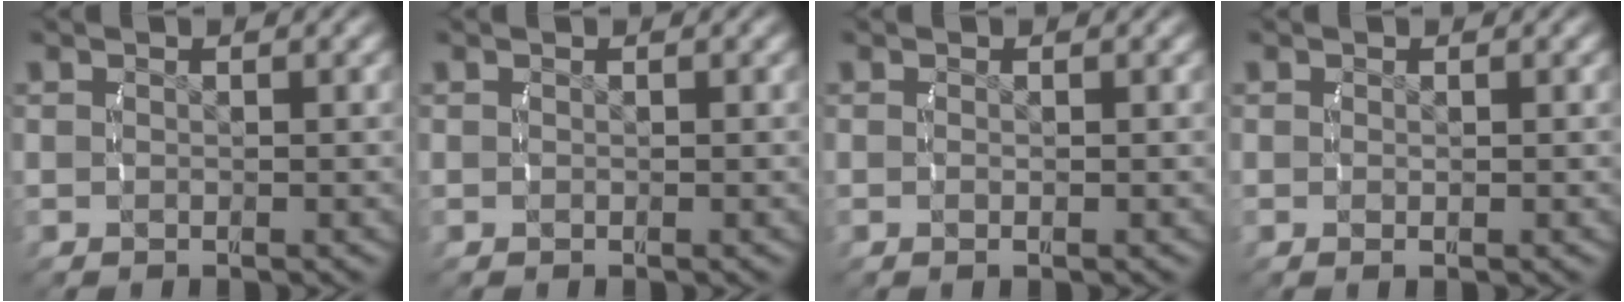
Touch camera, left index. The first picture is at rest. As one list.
[{"total": 0.0}, {"total": 0.6, "force": [-0.3, 0.0, 0.5], "torque": [-0.017, -0.006, -0.003]}, {"total": 0.7, "force": [-0.1, 0.5, 0.5], "torque": [-0.019, -0.007, 0.002]}]